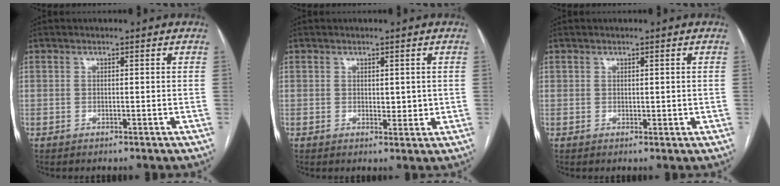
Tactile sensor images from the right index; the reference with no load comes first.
{"total": 2.0, "force": [0.5, 1.3, 1.5], "torque": [-0.013, -0.004, 0.011]}
{"total": 0.9, "force": [0.4, 0.6, 0.4], "torque": [0.001, 0.000, 0.008]}